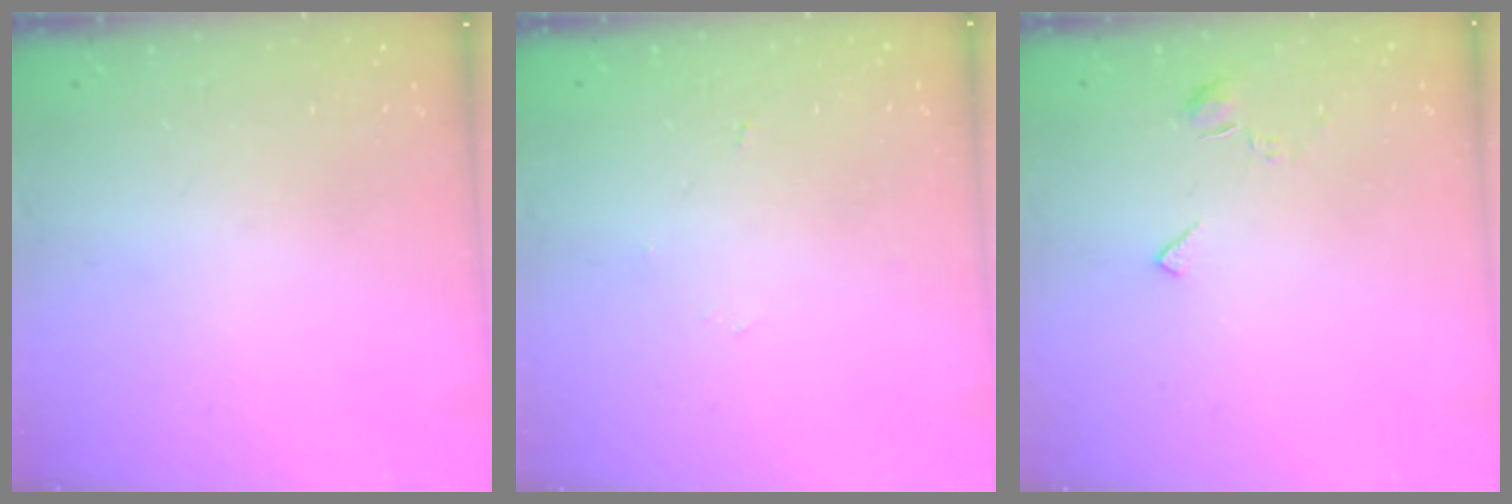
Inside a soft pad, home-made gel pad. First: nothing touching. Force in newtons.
{"total": 2.4, "press": 2.4, "slide": 0.2}
{"total": 1.9, "press": 1.9, "slide": 0.4}